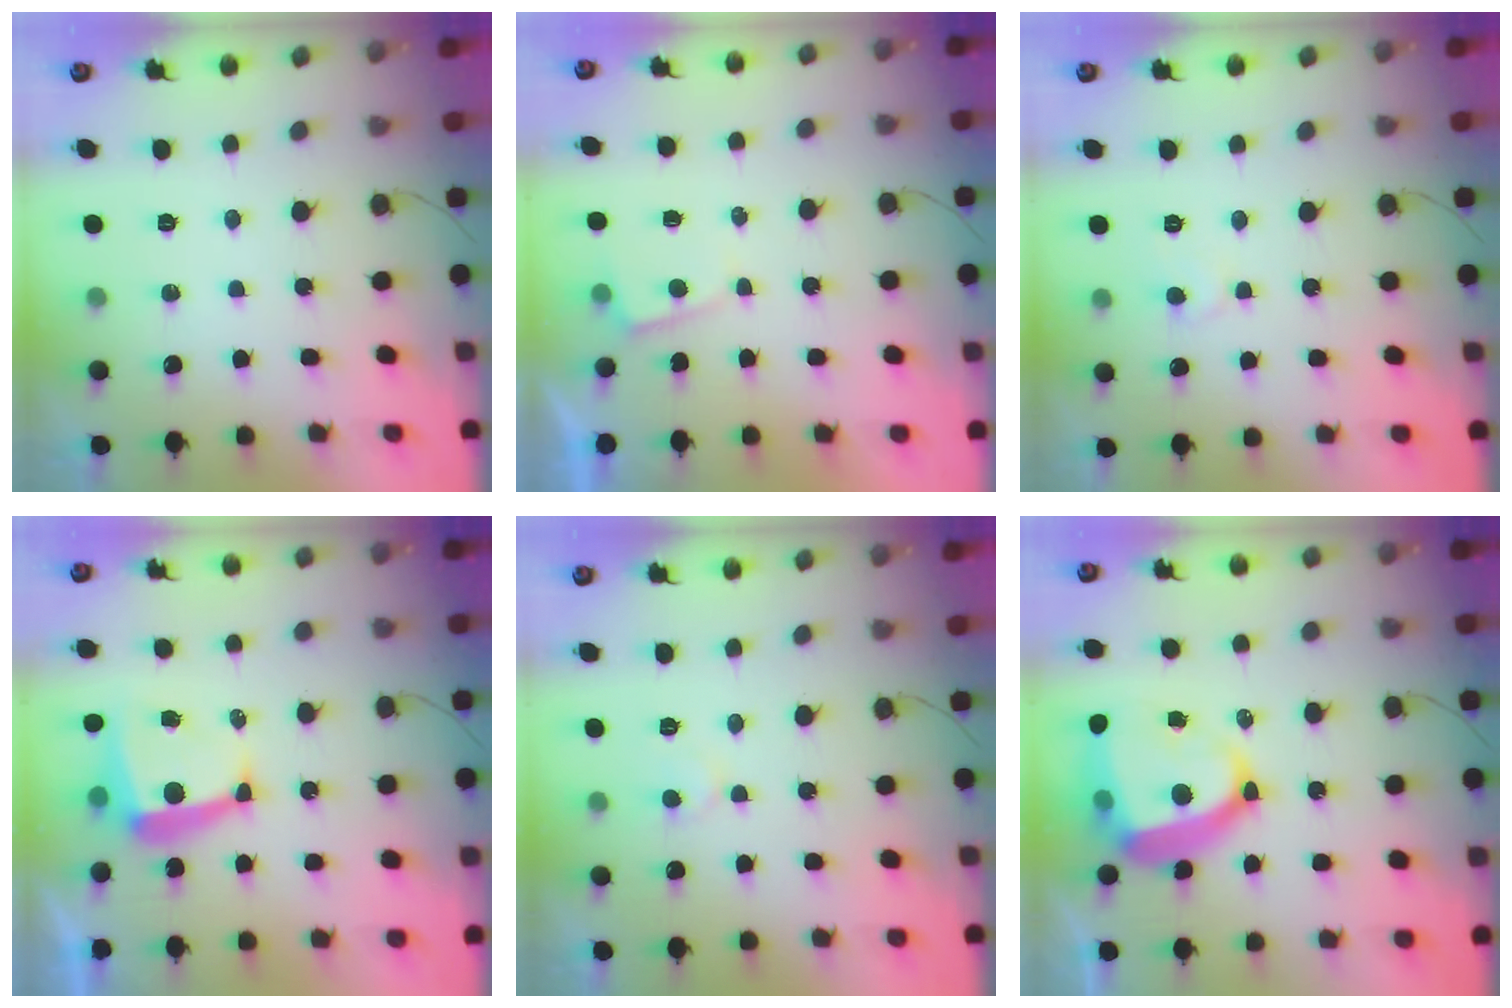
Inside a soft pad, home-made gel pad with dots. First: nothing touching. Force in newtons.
{"total": 1.2, "press": 1.2, "slide": 0.1}
{"total": 4.4, "press": 4.4, "slide": 0.4}
{"total": 8.9, "press": 8.9, "slide": 0.7}
{"total": 5.5, "press": 5.4, "slide": 0.4}
{"total": 16.3, "press": 16.1, "slide": 2.4}